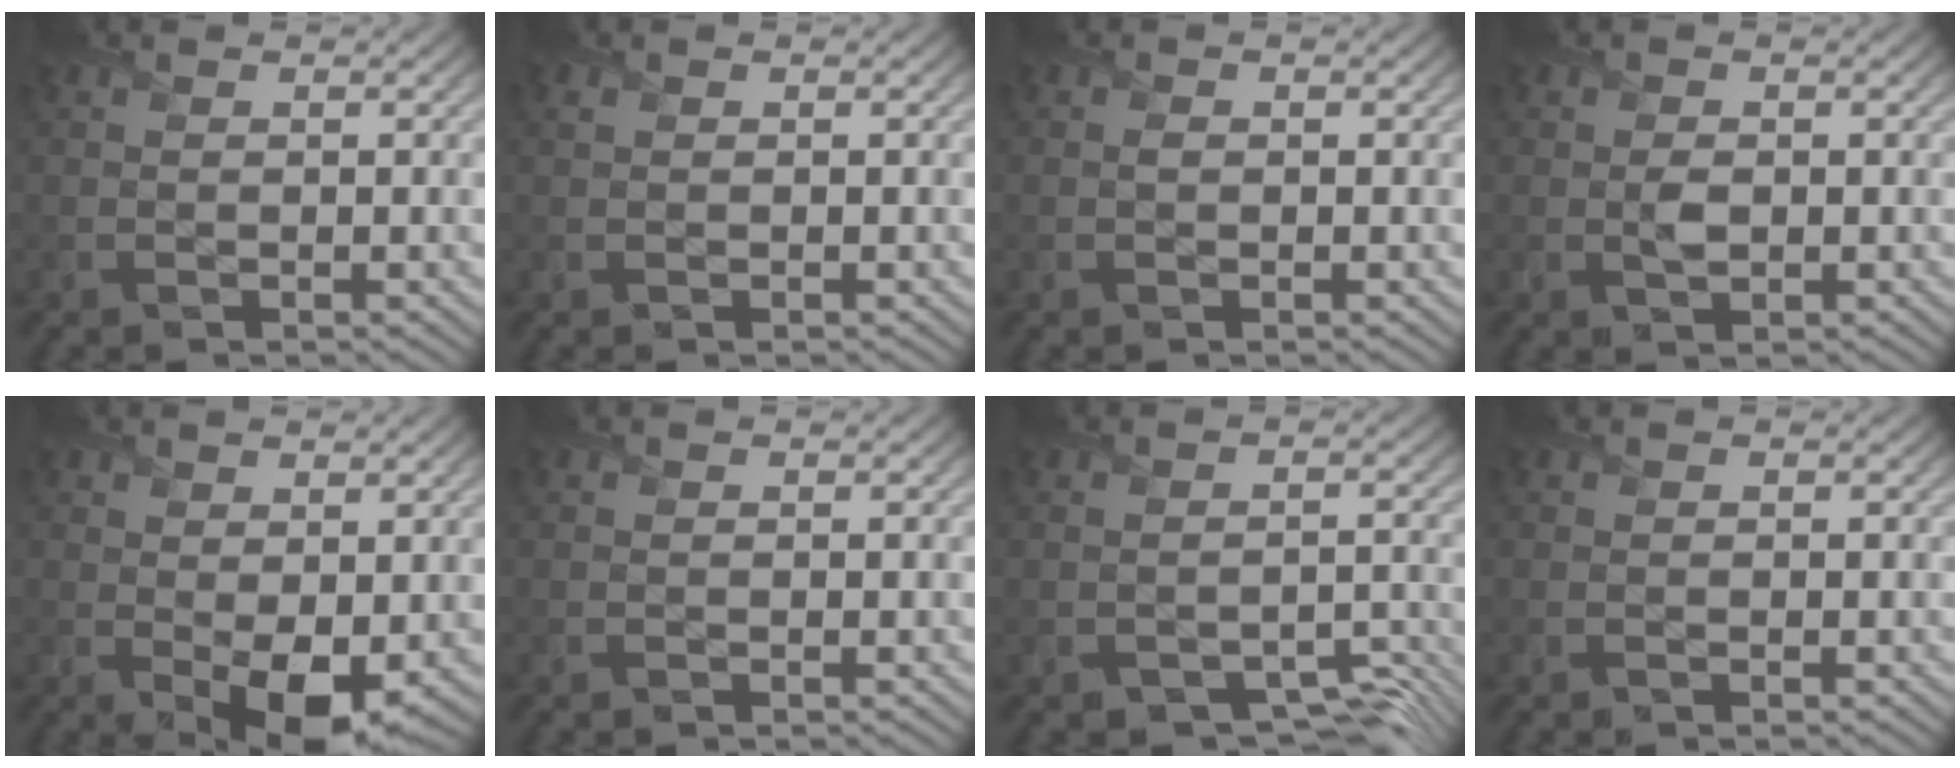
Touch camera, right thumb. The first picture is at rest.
{"total": 0.7, "force": [0.2, 0.6, 0.3], "torque": [-0.006, -0.001, 0.002]}
{"total": 0.6, "force": [0.0, 0.5, 0.3], "torque": [-0.004, -0.003, -0.005]}
{"total": 1.8, "force": [0.0, 1.3, 1.3], "torque": [-0.026, -0.004, -0.001]}
{"total": 5.6, "force": [-0.3, 3.3, 4.5], "torque": [-0.085, -0.021, 0.004]}
{"total": 0.0}
{"total": 4.5, "force": [-3.0, 2.4, 2.4], "torque": [-0.029, -0.014, -0.042]}
{"total": 0.0}